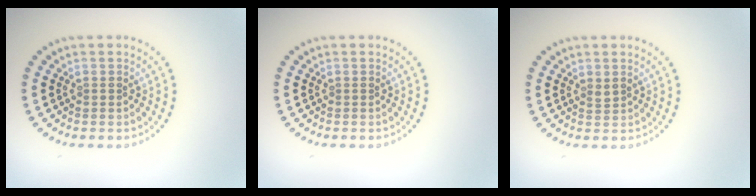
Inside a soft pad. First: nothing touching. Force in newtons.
{"total": 0.0}
{"total": 0.7, "press": 0.6, "slide": 0.3}